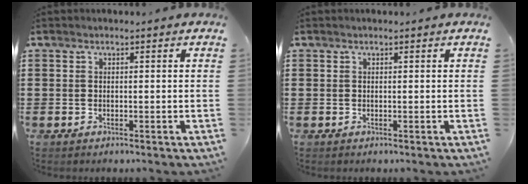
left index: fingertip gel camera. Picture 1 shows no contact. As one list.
[{"total": 0.0}]